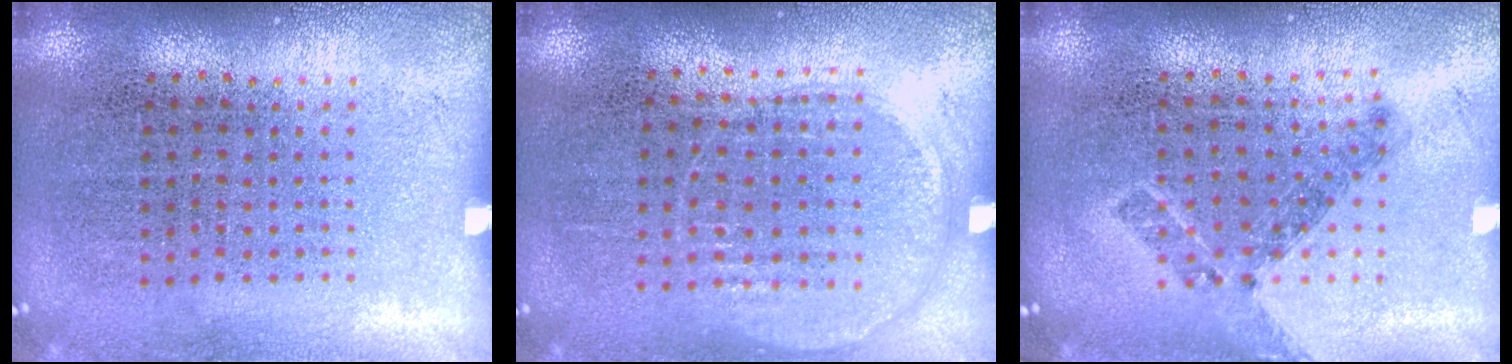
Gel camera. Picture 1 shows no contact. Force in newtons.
{"total": 0.9, "press": 0.8, "slide": 0.4}
{"total": 0.7, "press": 0.6, "slide": 0.3}